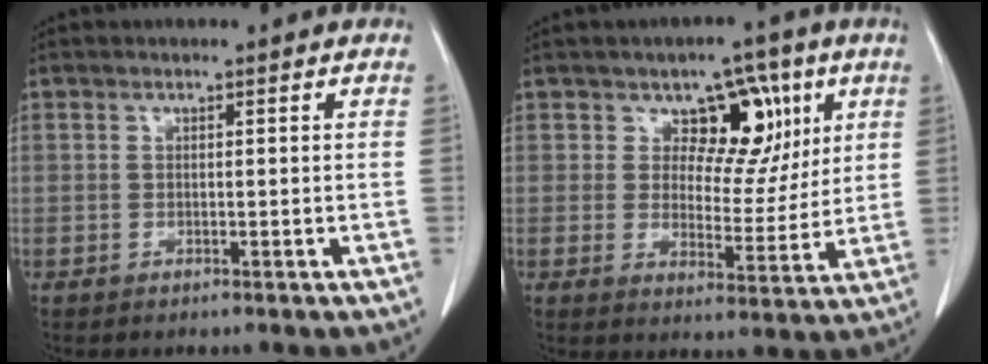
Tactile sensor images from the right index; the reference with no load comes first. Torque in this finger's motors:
{"motor_torque": [0.07, 0.06, 0.03, 0.00]}